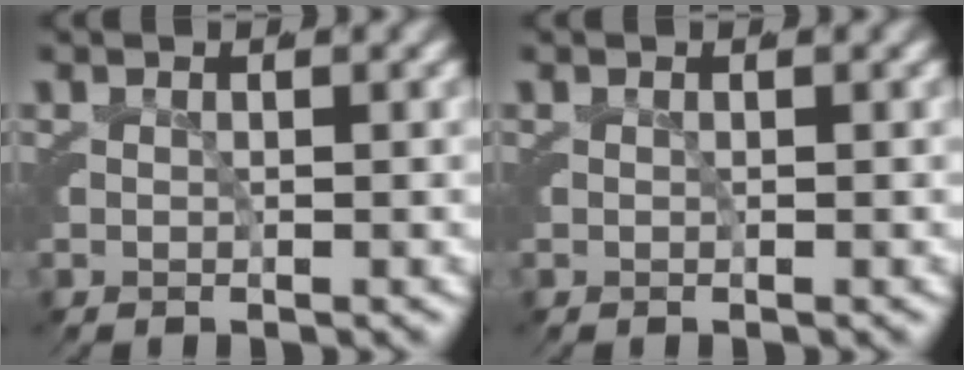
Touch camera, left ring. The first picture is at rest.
{"total": 0.0}